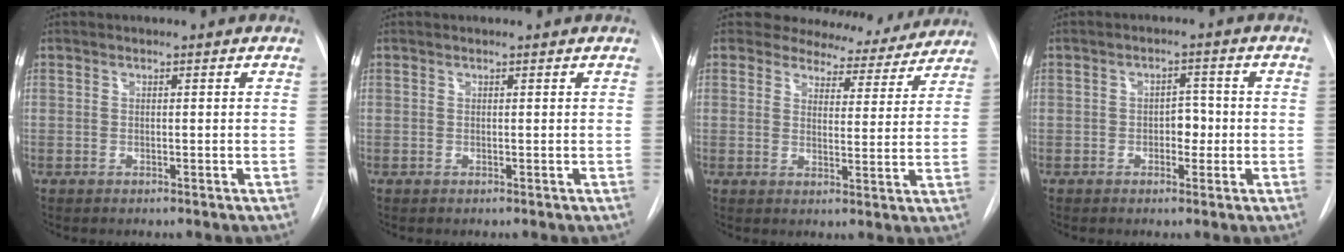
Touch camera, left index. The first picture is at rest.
{"total": 0.0}
{"total": 10.5, "force": [9.7, 3.8, 0.9], "torque": [0.013, -0.019, 0.103]}
{"total": 3.0, "force": [-1.0, 1.8, 2.1], "torque": [-0.022, 0.003, -0.014]}